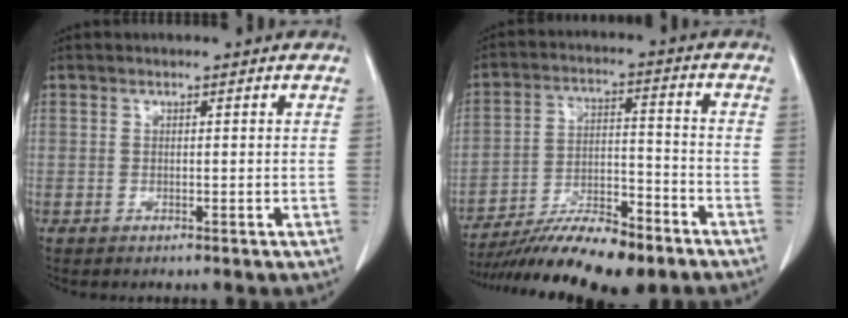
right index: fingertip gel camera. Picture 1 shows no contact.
{"total": 14.6, "force": [-11.8, 3.0, 8.2], "torque": [-0.141, -0.002, -0.201]}